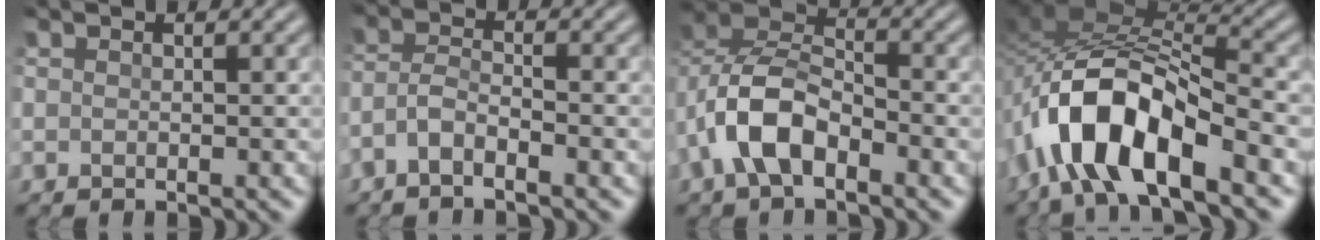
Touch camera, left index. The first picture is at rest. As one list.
[{"total": 2.3, "force": [-1.7, 0.3, 1.5], "torque": [-0.039, 0.011, -0.040]}, {"total": 6.1, "force": [-2.7, 3.2, 4.4], "torque": [-0.090, 0.014, -0.056]}, {"total": 10.6, "force": [-5.5, 3.6, 8.4], "torque": [-0.163, 0.016, -0.104]}]